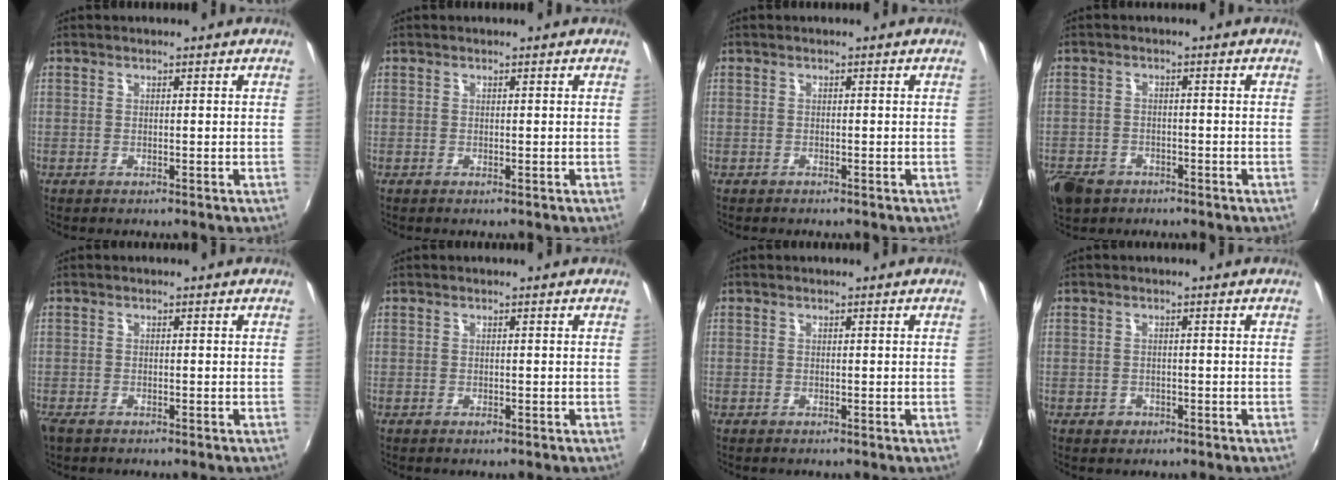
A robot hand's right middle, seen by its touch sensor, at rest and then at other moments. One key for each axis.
{"total": 0.0}
{"total": 0.5, "fx": -0.5, "fy": 0.2, "fz": 0.0, "tx": -0.002, "ty": -0.002, "tz": -0.009}
{"total": 8.4, "fx": -5.2, "fy": 5.5, "fz": 3.5, "tx": -0.106, "ty": -0.012, "tz": -0.091}
{"total": 2.0, "fx": -1.6, "fy": 0.8, "fz": 0.9, "tx": -0.022, "ty": -0.007, "tz": -0.031}
{"total": 0.5, "fx": -0.4, "fy": 0.3, "fz": 0.2, "tx": -0.004, "ty": -0.002, "tz": -0.007}
{"total": 0.0}
{"total": 1.7, "fx": -0.9, "fy": 1.4, "fz": 0.3, "tx": -0.008, "ty": -0.002, "tz": -0.012}